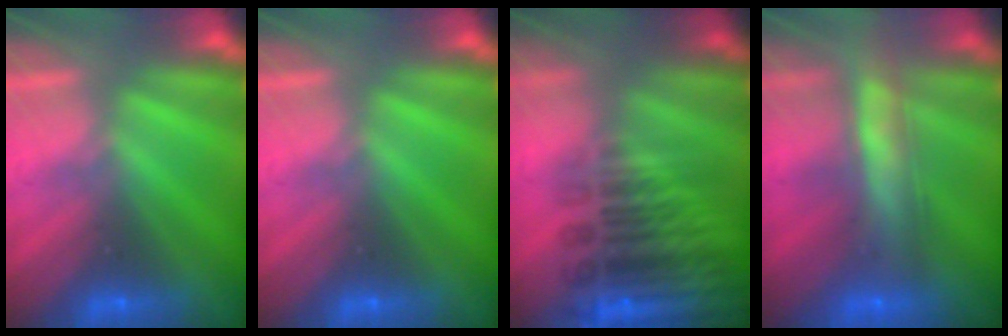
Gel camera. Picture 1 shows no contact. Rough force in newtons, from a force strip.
{"total": 0.0}
{"total": 8.6}
{"total": 7.5}